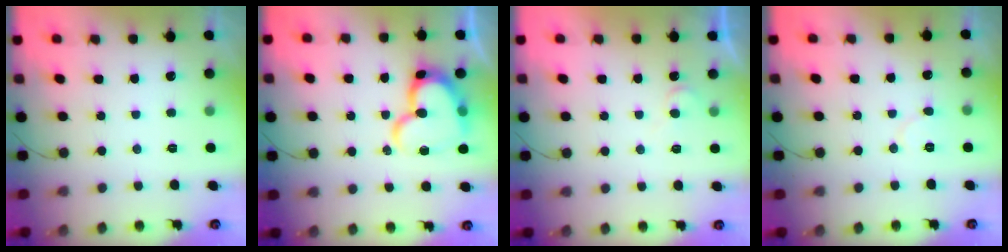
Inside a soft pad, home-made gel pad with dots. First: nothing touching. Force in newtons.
{"total": 16.8, "press": 16.7, "slide": 1.9}
{"total": 4.4, "press": 4.4, "slide": 0.4}
{"total": 5.2, "press": 5.2, "slide": 0.5}